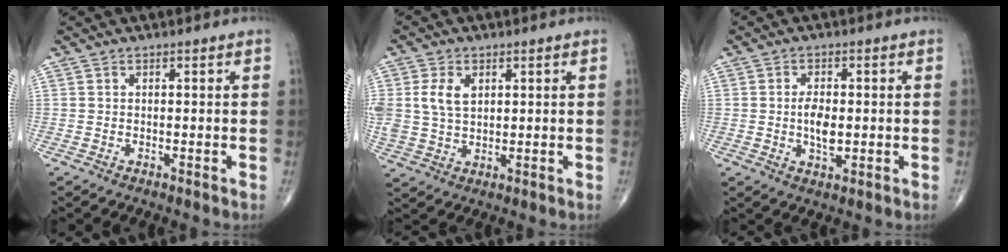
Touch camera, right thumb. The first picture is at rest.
{"total": 6.8, "force": [1.8, 4.6, 4.8], "torque": [-0.092, -0.001, 0.041]}
{"total": 5.2, "force": [-0.2, 2.6, 4.5], "torque": [-0.076, -0.005, -0.005]}